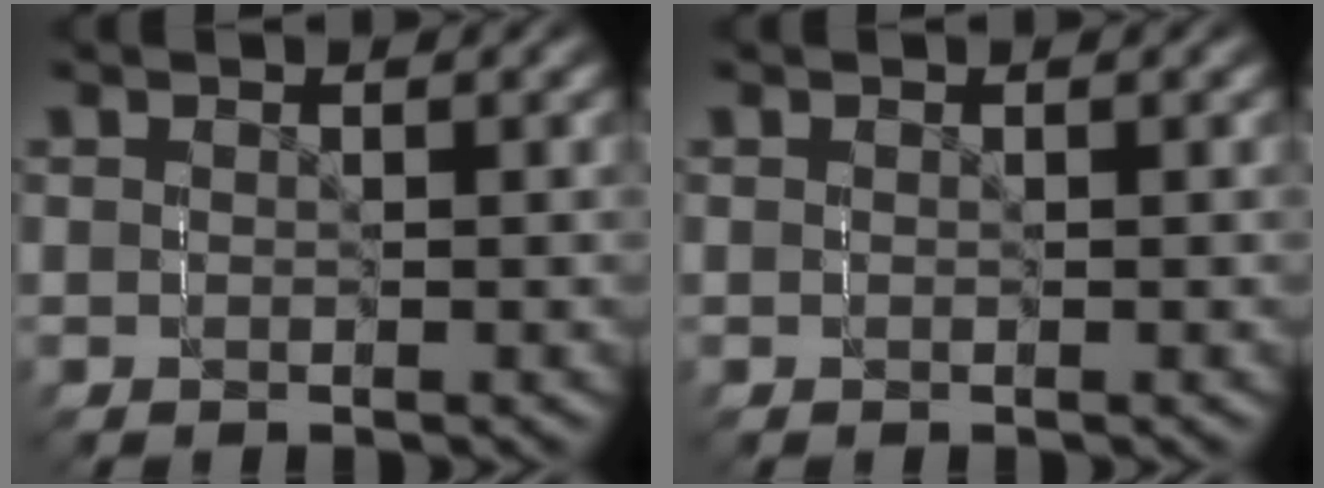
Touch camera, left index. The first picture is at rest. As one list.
[{"total": 0.0}]